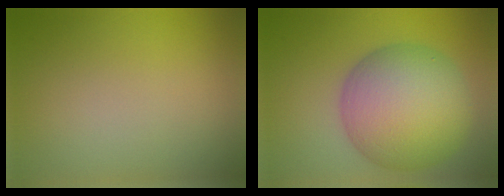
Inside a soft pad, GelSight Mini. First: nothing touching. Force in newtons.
{"total": 11.2, "press": 11.2, "slide": 0.5}